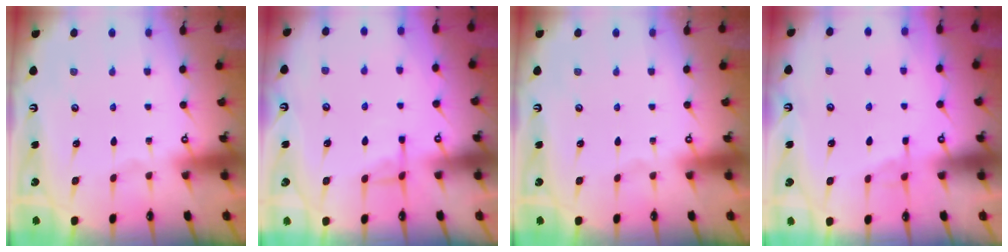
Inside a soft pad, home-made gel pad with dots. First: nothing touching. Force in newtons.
{"total": 4.8, "press": 4.8, "slide": 0.8}
{"total": 0.0}
{"total": 3.6, "press": 3.6, "slide": 0.5}